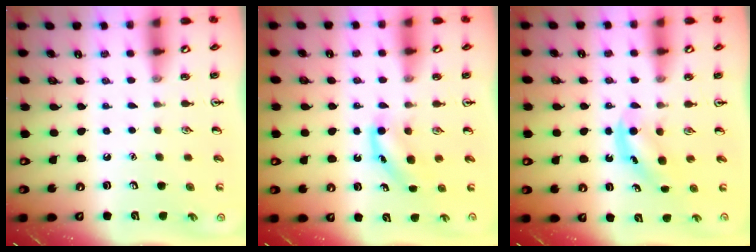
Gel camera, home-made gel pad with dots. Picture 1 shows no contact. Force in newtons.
{"total": 4.2, "press": 4.0, "slide": 1.2}
{"total": 4.0, "press": 4.0, "slide": 0.8}